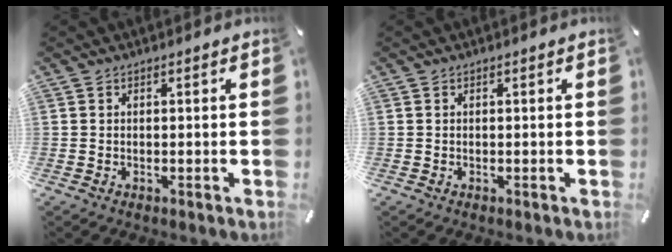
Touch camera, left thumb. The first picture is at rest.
{"total": 0.0}